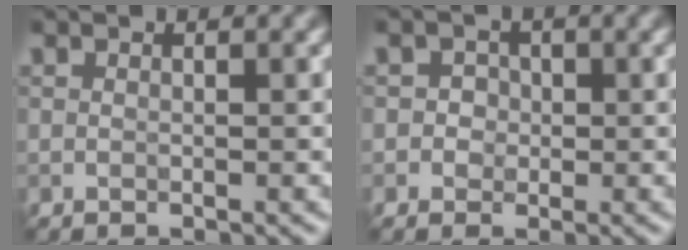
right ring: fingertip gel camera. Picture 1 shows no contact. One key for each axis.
{"total": 1.5, "fx": 0.0, "fy": 1.5, "fz": 0.4, "tx": 0.008, "ty": 0.004, "tz": -0.002}